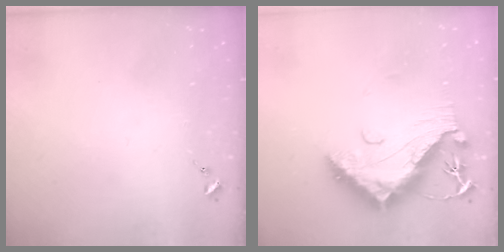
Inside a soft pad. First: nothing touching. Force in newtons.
{"total": 16.5, "press": 16.4, "slide": 1.3}